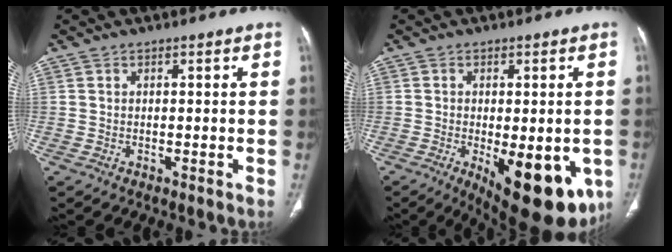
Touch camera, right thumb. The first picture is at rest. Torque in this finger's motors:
{"motor_torque": [1.71, 2.27, 0.16, -0.01, 0.38]}